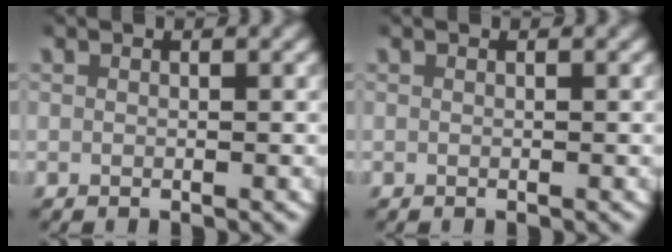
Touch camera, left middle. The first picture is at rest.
{"total": 0.0}